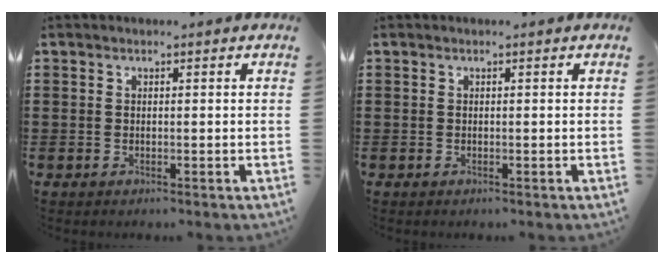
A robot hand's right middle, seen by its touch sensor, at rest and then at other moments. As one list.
[{"total": 0.0}]